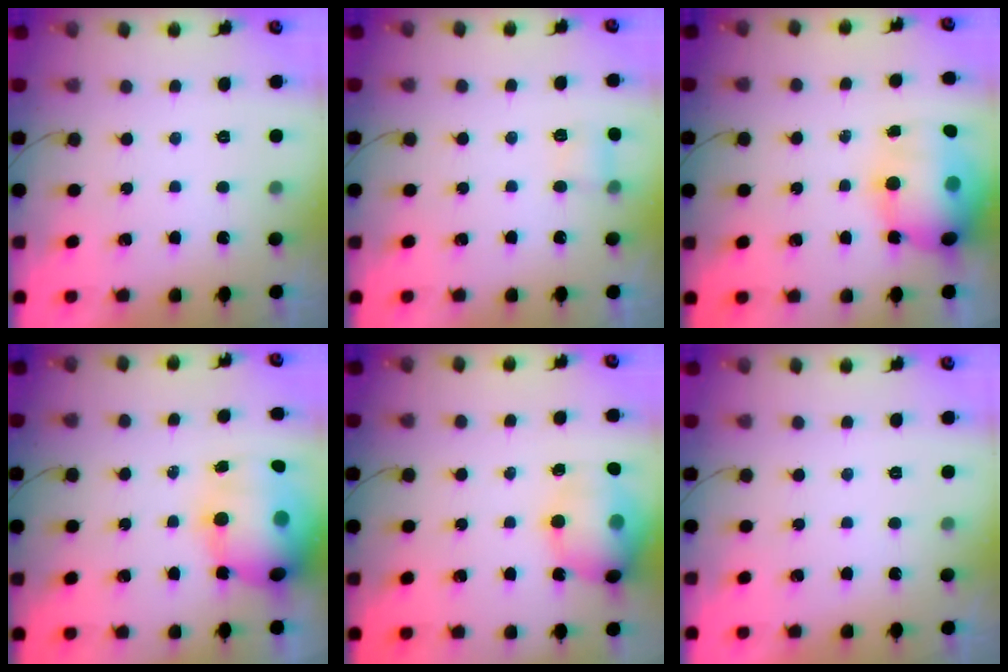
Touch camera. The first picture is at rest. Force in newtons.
{"total": 4.0, "press": 3.8, "slide": 1.2}
{"total": 19.1, "press": 17.0, "slide": 8.7}
{"total": 19.5, "press": 19.0, "slide": 4.5}
{"total": 16.2, "press": 15.2, "slide": 5.6}
{"total": 0.0}